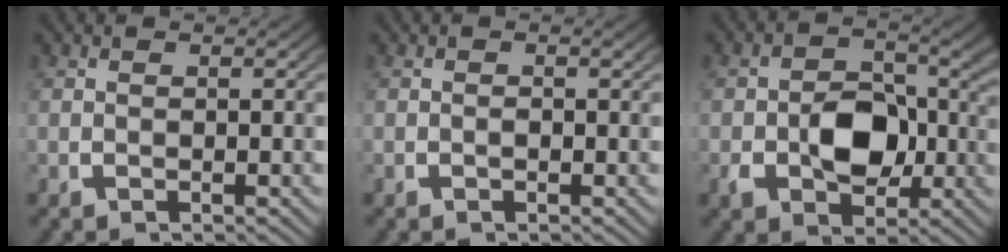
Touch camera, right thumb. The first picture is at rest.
{"total": 0.5, "force": [-0.2, 0.2, 0.5], "torque": [-0.006, 0.001, -0.005]}
{"total": 6.8, "force": [-0.8, 4.8, 4.7], "torque": [-0.086, -0.022, -0.005]}